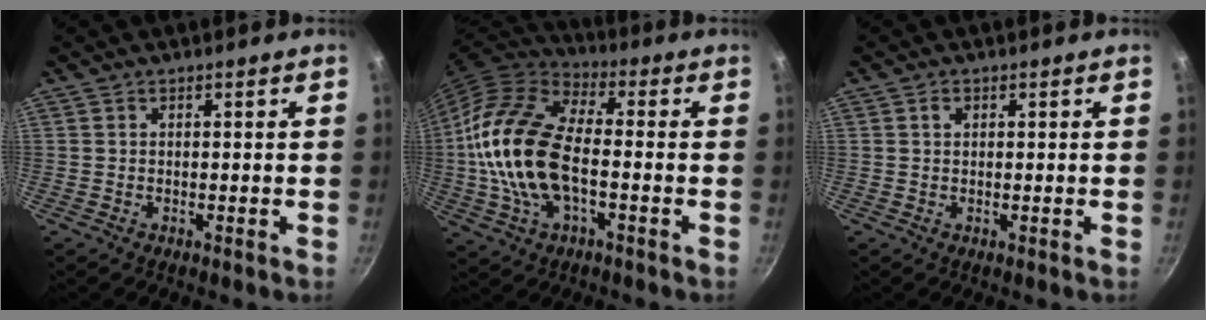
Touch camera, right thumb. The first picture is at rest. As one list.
[{"total": 19.3, "force": [-2.0, 10.2, 16.2], "torque": [-0.311, 0.032, -0.051]}, {"total": 1.4, "force": [0.5, 1.0, 0.7], "torque": [-0.009, 0.005, 0.008]}]